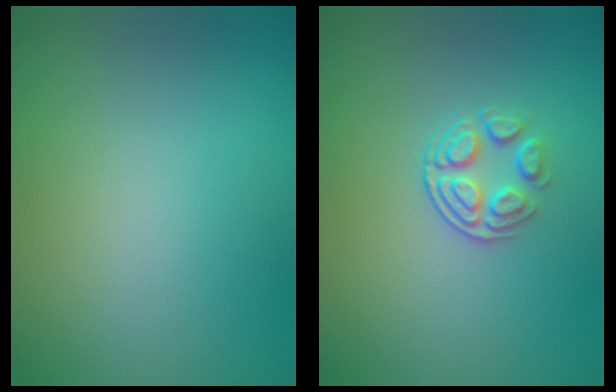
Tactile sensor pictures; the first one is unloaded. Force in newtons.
{"total": 2.4, "press": 1.8, "slide": 1.6}